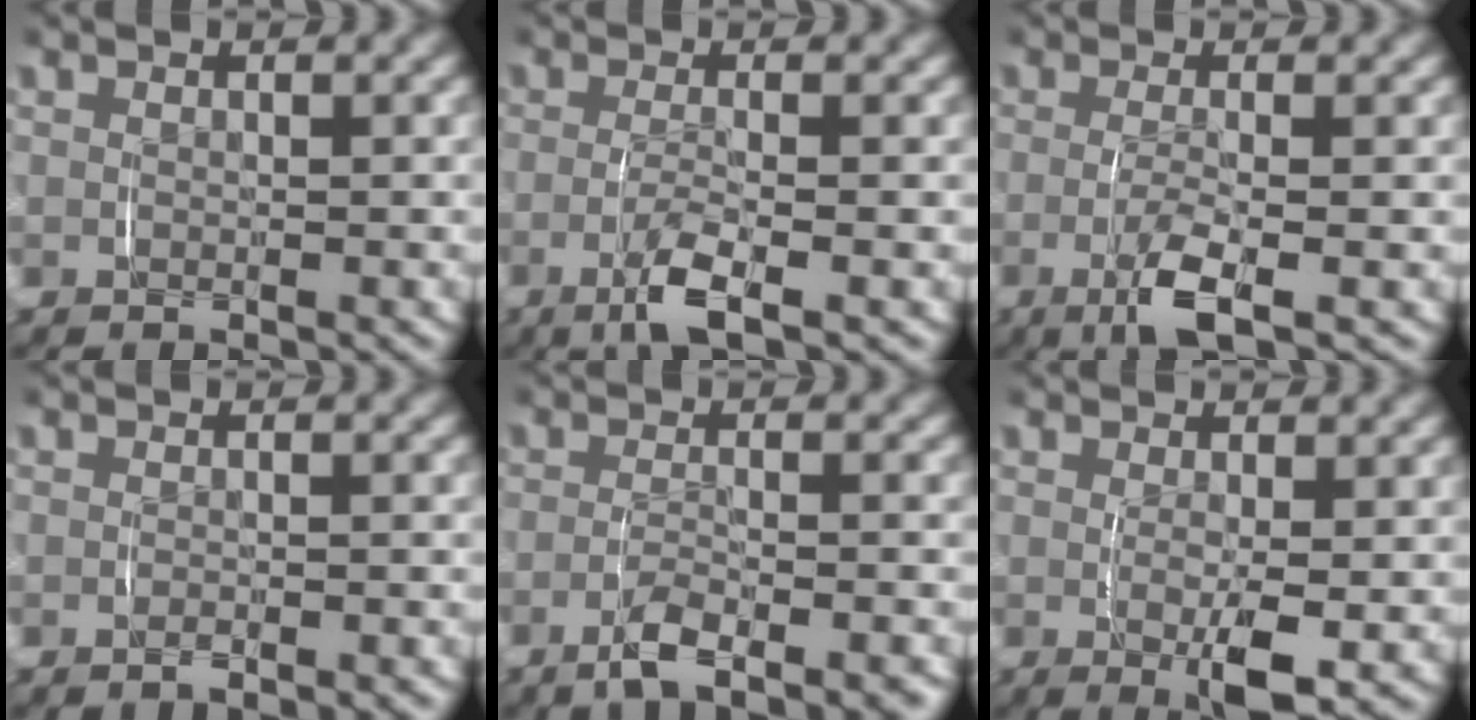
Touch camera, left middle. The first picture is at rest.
{"total": 3.3, "force": [-1.3, 0.5, 3.0], "torque": [-0.063, -0.012, -0.021]}
{"total": 3.8, "force": [-1.2, 0.6, 3.5], "torque": [-0.071, -0.013, -0.017]}
{"total": 0.7, "force": [-0.6, 0.1, 0.3], "torque": [-0.008, 0.002, -0.011]}
{"total": 2.7, "force": [-1.9, 0.4, 2.0], "torque": [-0.040, -0.002, -0.033]}
{"total": 3.4, "force": [-0.3, 0.8, 3.3], "torque": [-0.050, -0.013, -0.002]}